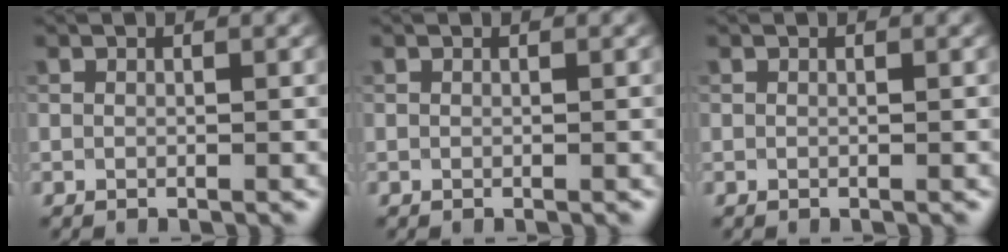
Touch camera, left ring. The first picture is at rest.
{"total": 0.0}
{"total": 0.0}